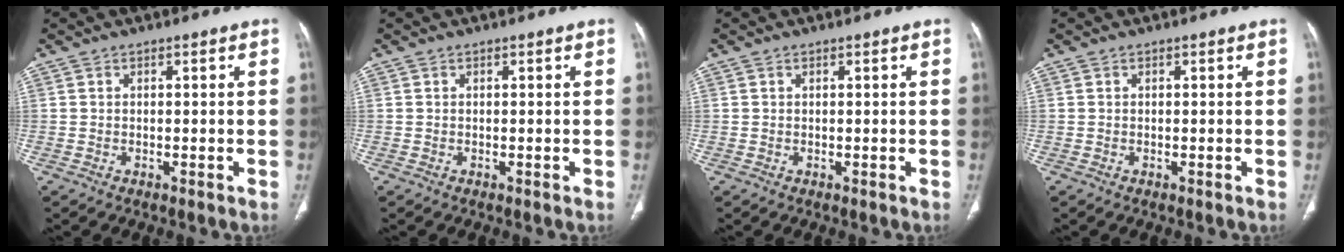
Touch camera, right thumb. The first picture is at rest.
{"total": 0.0}
{"total": 0.0}
{"total": 0.0}